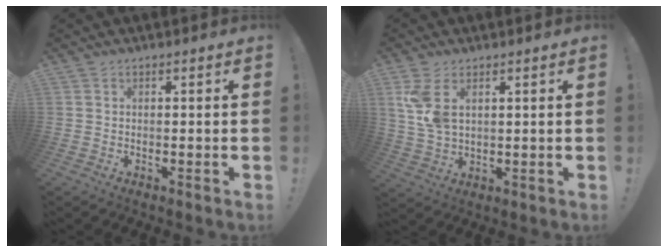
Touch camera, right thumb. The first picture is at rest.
{"total": 8.1, "force": [3.3, 4.5, 5.9], "torque": [-0.105, -0.013, 0.060]}